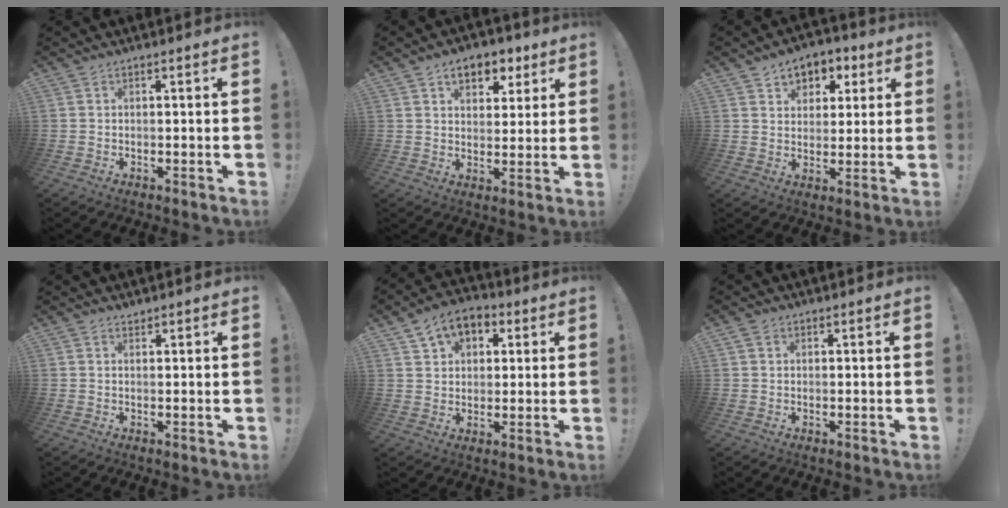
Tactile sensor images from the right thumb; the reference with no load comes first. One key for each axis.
{"total": 9.2, "fx": 4.8, "fy": 6.1, "fz": 4.9, "tx": -0.063, "ty": -0.021, "tz": 0.087}
{"total": 6.5, "fx": 2.3, "fy": 5.8, "fz": 1.8, "tx": -0.020, "ty": -0.011, "tz": 0.046}
{"total": 0.9, "fx": 0.9, "fy": 0.2, "fz": 0.1, "tx": 0.004, "ty": -0.003, "tz": 0.016}
{"total": 9.0, "fx": 4.3, "fy": 6.6, "fz": 4.4, "tx": -0.068, "ty": -0.015, "tz": 0.084}
{"total": 1.4, "fx": 0.8, "fy": 1.1, "fz": 0.4, "tx": -0.002, "ty": 0.000, "tz": 0.015}